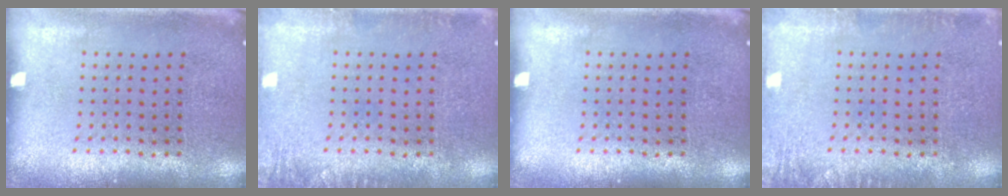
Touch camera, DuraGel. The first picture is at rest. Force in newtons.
{"total": 1.4, "press": 1.4, "slide": 0.3}
{"total": 0.0}
{"total": 1.6, "press": 1.6, "slide": 0.2}